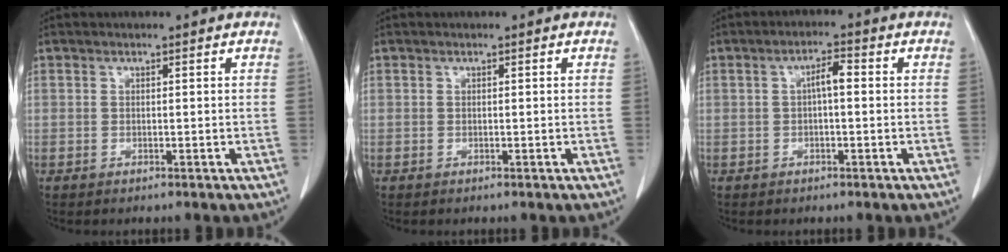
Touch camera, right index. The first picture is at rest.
{"total": 0.0}
{"total": 2.9, "force": [0.1, 0.7, 2.8], "torque": [-0.048, 0.008, 0.001]}